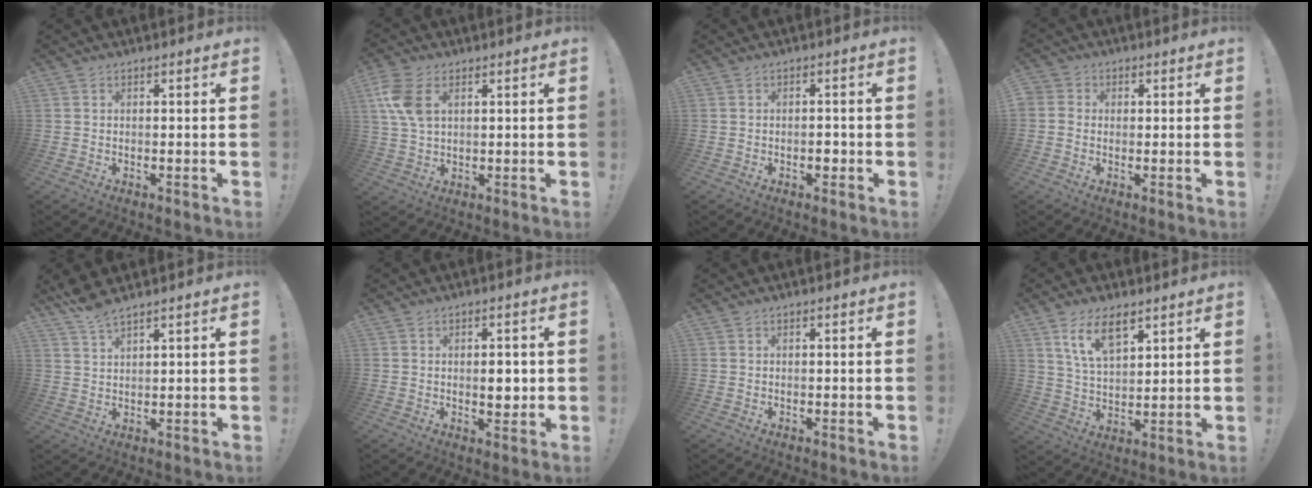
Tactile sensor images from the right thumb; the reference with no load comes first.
{"total": 9.2, "force": [3.3, 5.6, 6.6], "torque": [-0.129, -0.003, 0.061]}
{"total": 2.4, "force": [-1.1, 1.4, 1.6], "torque": [-0.008, -0.002, -0.023]}
{"total": 3.3, "force": [-0.4, 3.1, 1.3], "torque": [-0.021, 0.010, -0.005]}
{"total": 4.3, "force": [4.0, 0.4, 1.5], "torque": [-0.036, -0.020, 0.072]}
{"total": 4.2, "force": [-0.1, 2.3, 3.5], "torque": [-0.035, -0.005, -0.009]}
{"total": 0.0}
{"total": 10.3, "force": [6.6, 4.8, 6.4], "torque": [-0.115, -0.016, 0.122]}